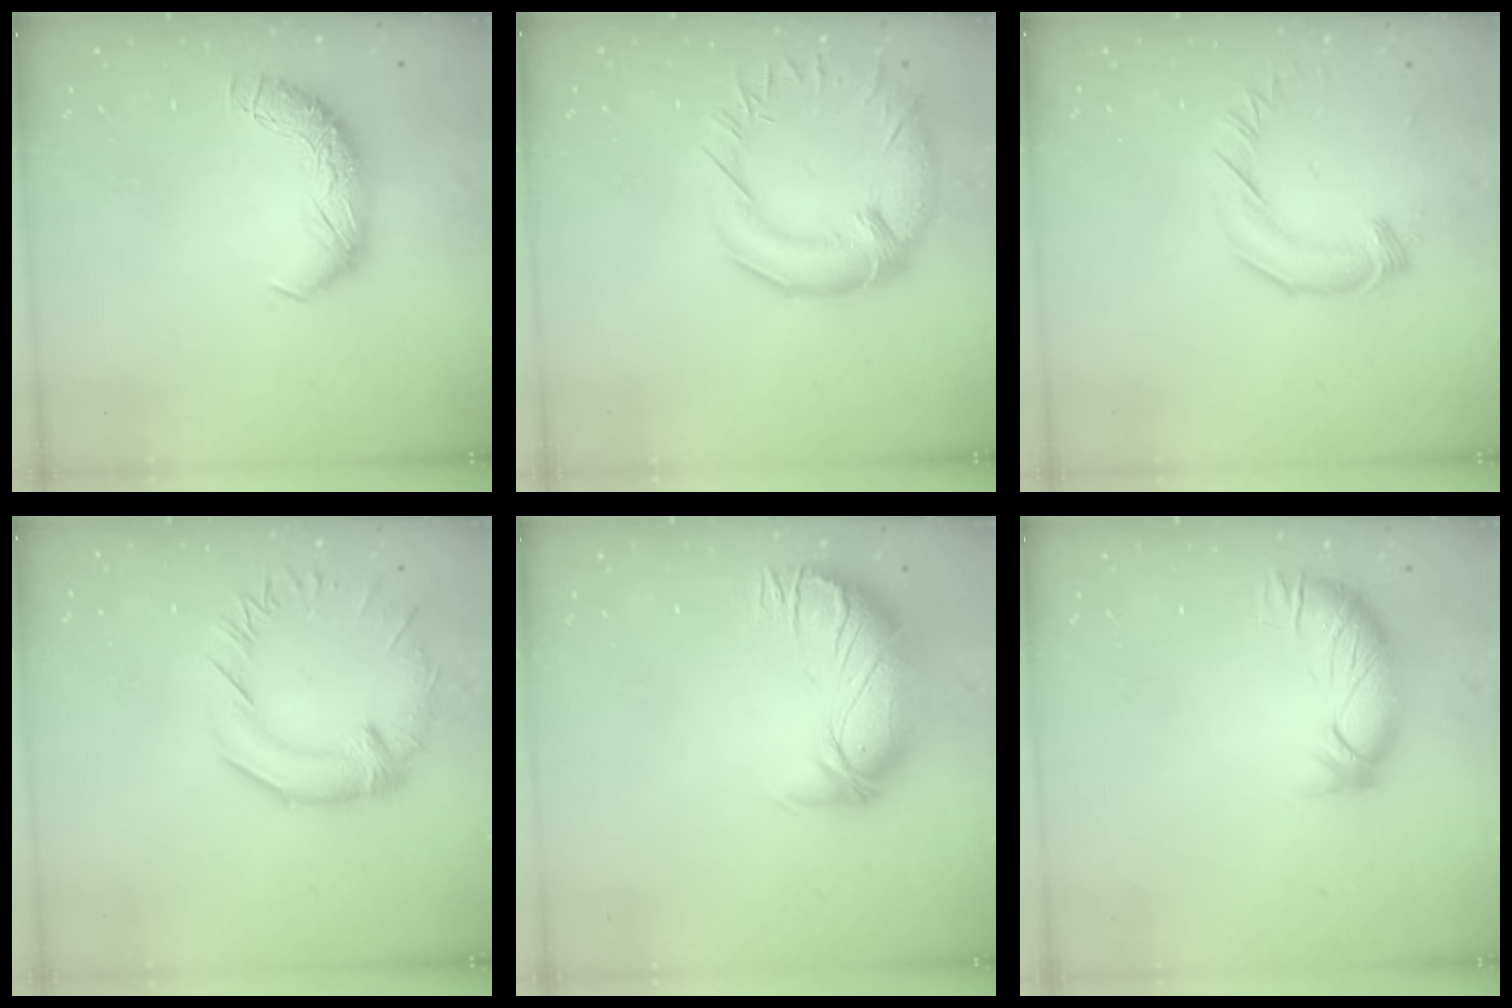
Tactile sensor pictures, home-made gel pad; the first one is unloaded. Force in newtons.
{"total": 5.2, "press": 4.2, "slide": 3.0}
{"total": 1.9, "press": 1.9, "slide": 0.1}
{"total": 2.1, "press": 1.6, "slide": 1.4}
{"total": 2.9, "press": 0.3, "slide": 2.9}
{"total": 3.6, "press": 3.3, "slide": 1.4}